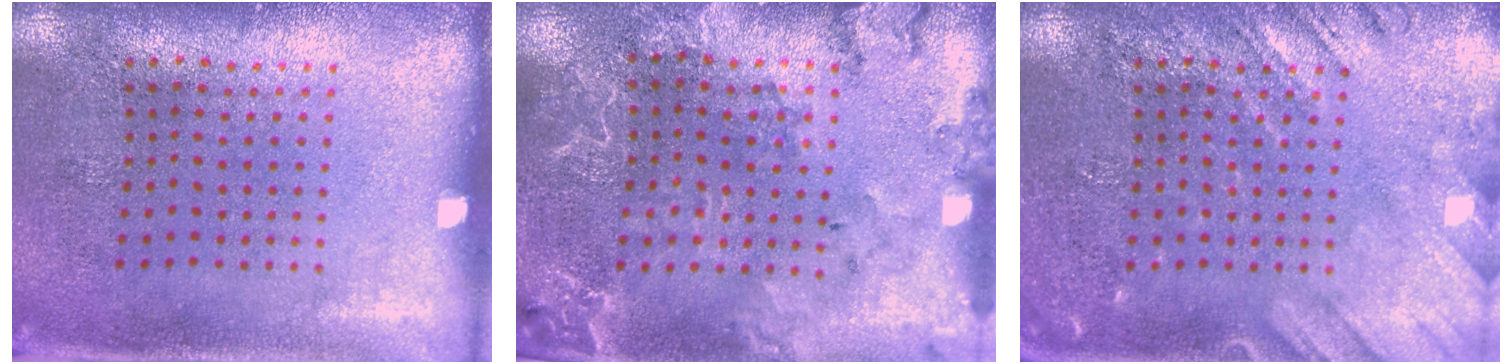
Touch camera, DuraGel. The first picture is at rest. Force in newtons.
{"total": 2.3, "press": 2.2, "slide": 0.4}
{"total": 2.9, "press": 2.8, "slide": 0.3}